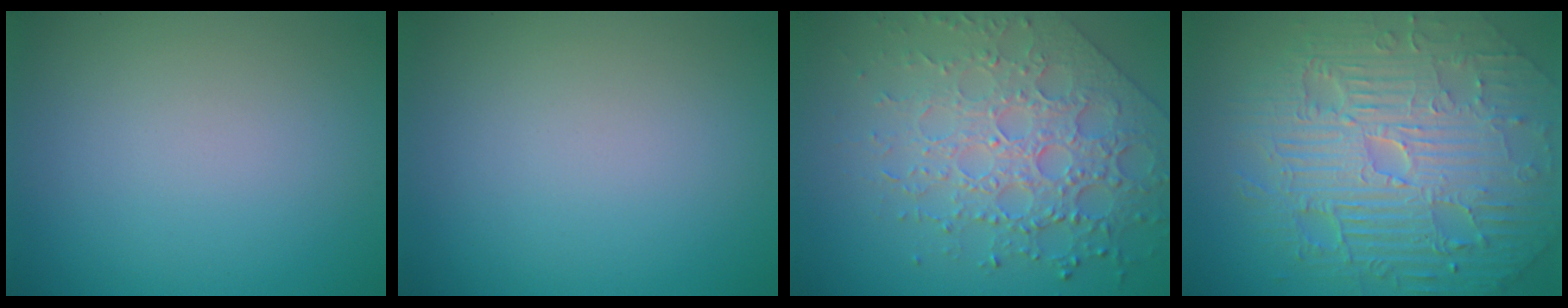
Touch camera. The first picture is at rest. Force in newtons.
{"total": 0.0}
{"total": 7.1, "press": 5.4, "slide": 4.5}
{"total": 11.4, "press": 7.4, "slide": 8.8}